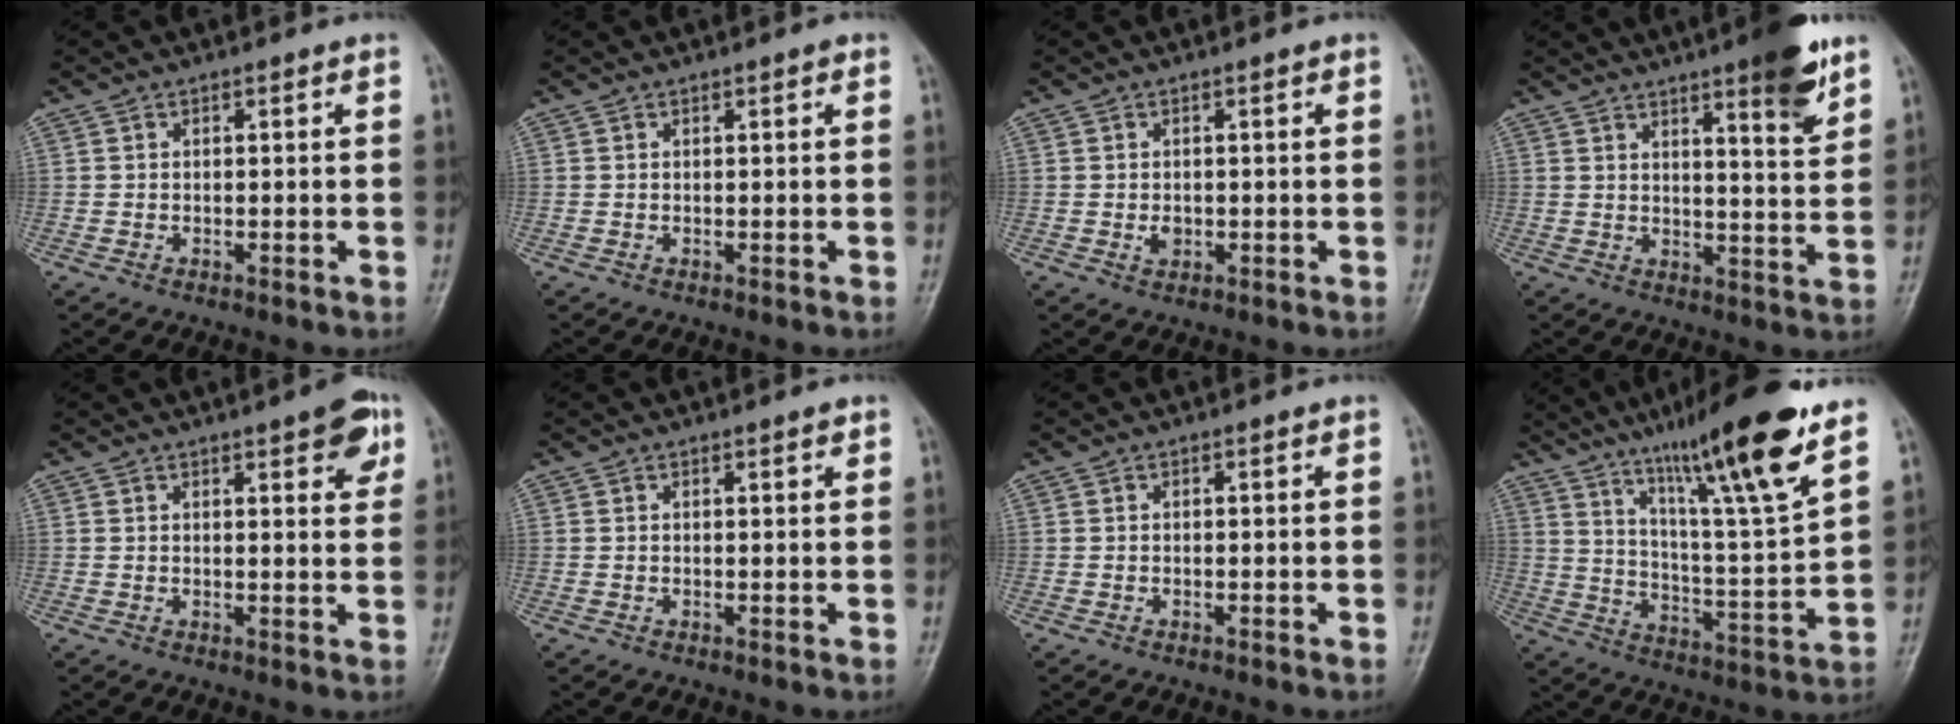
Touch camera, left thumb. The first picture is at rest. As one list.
[{"total": 0.6, "force": [0.3, 0.2, 0.5], "torque": [-0.007, 0.000, 0.001]}, {"total": 1.9, "force": [-0.1, 1.4, 1.3], "torque": [-0.013, -0.001, 0.001]}, {"total": 10.0, "force": [6.4, 1.5, 7.6], "torque": [-0.092, -0.039, 0.086]}, {"total": 6.3, "force": [3.4, 2.0, 4.9], "torque": [-0.045, -0.012, 0.037]}, {"total": 1.0, "force": [0.7, 0.3, 0.7], "torque": [-0.009, -0.002, 0.009]}, {"total": 0.0}, {"total": 20.6, "force": [13.1, 1.7, 15.8], "torque": [-0.234, -0.060, 0.217]}]